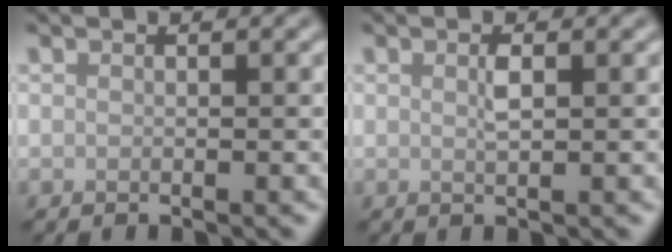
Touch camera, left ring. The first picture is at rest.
{"total": 1.2, "force": [0.3, 0.3, 1.1], "torque": [-0.021, 0.001, 0.005]}